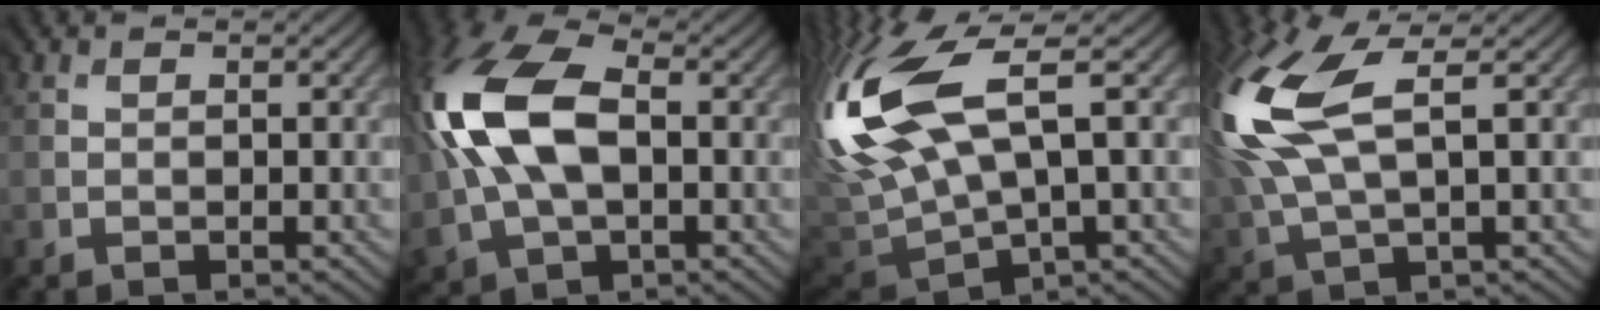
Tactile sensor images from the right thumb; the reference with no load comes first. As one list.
[{"total": 15.0, "force": [1.7, 9.3, 11.7], "torque": [-0.277, 0.009, 0.029]}, {"total": 13.5, "force": [3.9, 5.4, 11.7], "torque": [-0.297, 0.018, 0.077]}, {"total": 13.0, "force": [3.8, 5.8, 11.0], "torque": [-0.294, 0.013, 0.075]}]